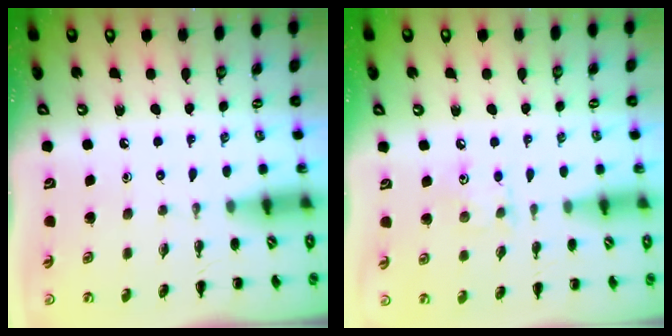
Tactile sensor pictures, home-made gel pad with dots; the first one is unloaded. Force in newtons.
{"total": 6.3, "press": 6.2, "slide": 1.1}